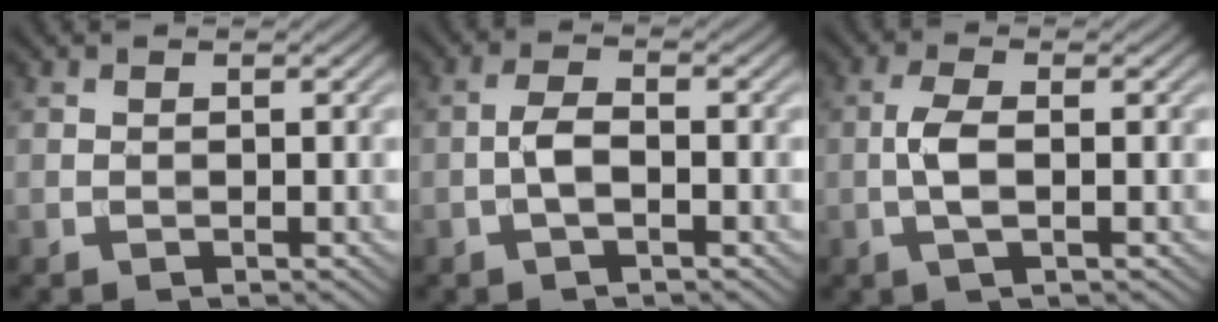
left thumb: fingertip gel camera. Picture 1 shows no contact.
{"total": 2.8, "force": [-0.9, 1.0, 2.5], "torque": [-0.054, 0.006, -0.025]}
{"total": 3.7, "force": [-0.4, 1.0, 3.5], "torque": [-0.082, 0.003, -0.015]}